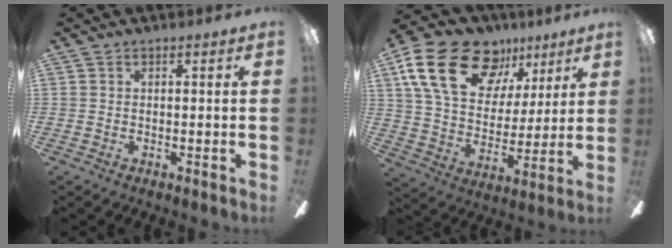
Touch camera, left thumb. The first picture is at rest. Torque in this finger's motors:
{"motor_torque": [0.38, 0.66, 1.76, -1.01, 0.35]}